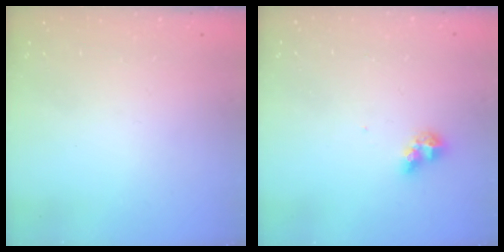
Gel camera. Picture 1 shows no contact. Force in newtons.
{"total": 6.1, "press": 6.1, "slide": 0.7}